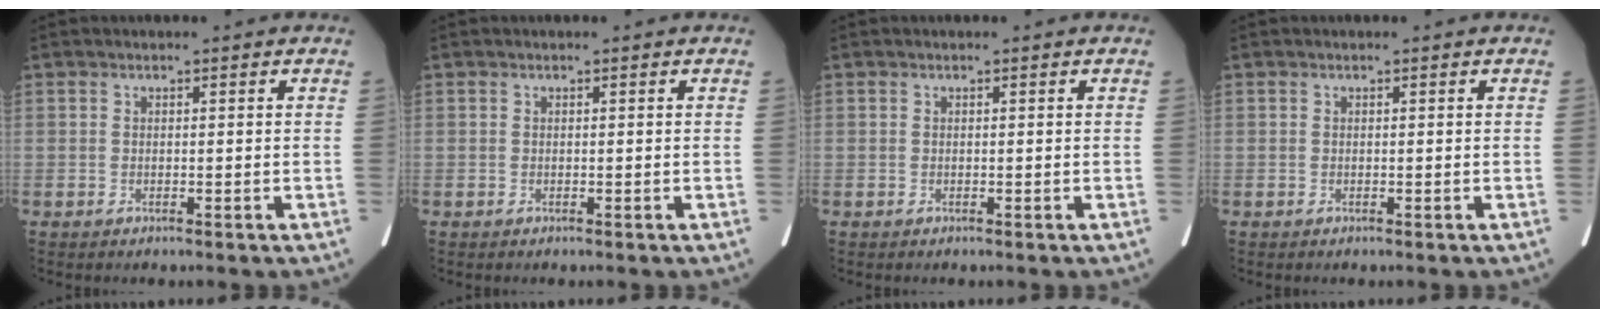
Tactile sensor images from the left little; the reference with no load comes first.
{"total": 0.0}
{"total": 0.0}
{"total": 0.0}